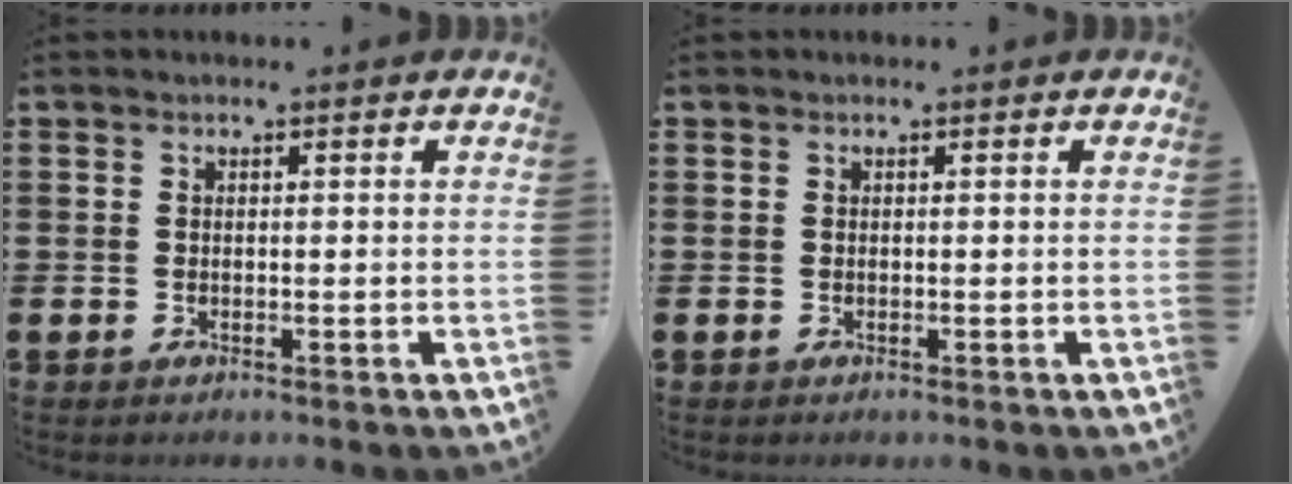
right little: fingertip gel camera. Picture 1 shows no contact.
{"total": 0.0}